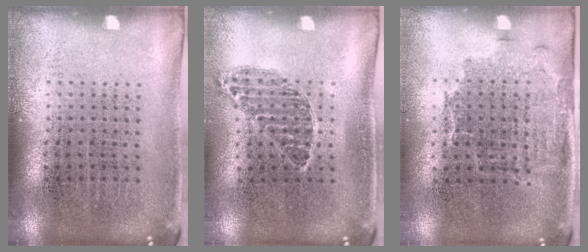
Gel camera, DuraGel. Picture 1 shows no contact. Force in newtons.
{"total": 0.9, "press": 0.7, "slide": 0.5}
{"total": 1.6, "press": 1.3, "slide": 1.0}